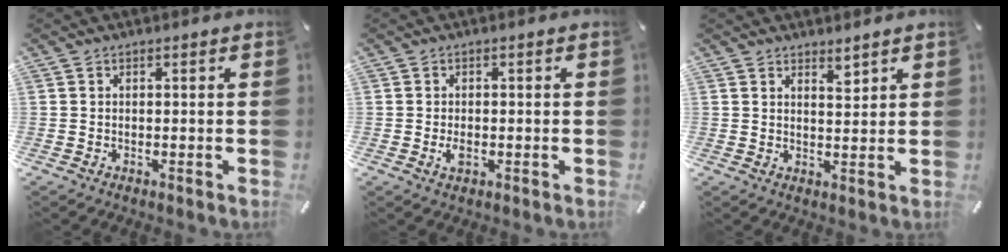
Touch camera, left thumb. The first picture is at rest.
{"total": 2.3, "force": [-0.6, 1.5, 1.7], "torque": [-0.037, -0.001, -0.012]}
{"total": 3.0, "force": [2.7, 0.9, 0.9], "torque": [0.003, -0.021, 0.044]}